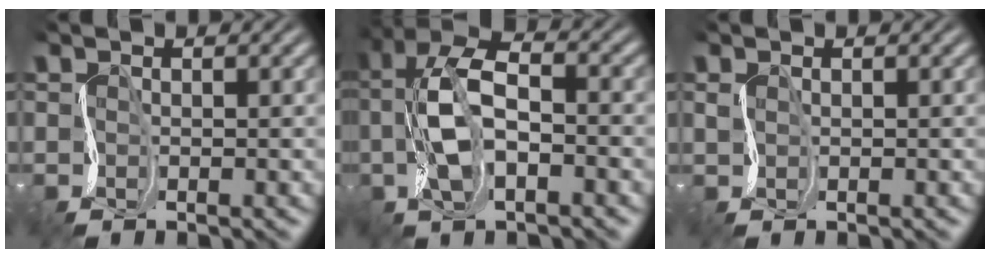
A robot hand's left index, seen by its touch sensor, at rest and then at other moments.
{"total": 6.5, "force": [-0.4, 3.4, 5.6], "torque": [-0.148, 0.019, -0.012]}
{"total": 0.5, "force": [0.5, -0.1, -0.1], "torque": [-0.002, 0.002, 0.010]}